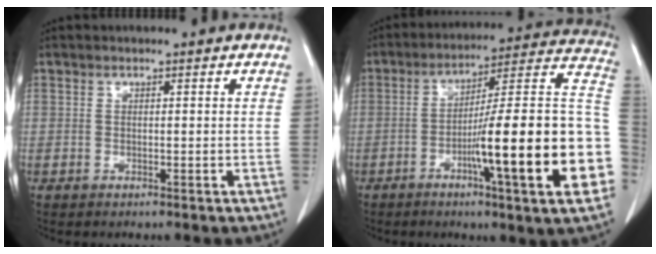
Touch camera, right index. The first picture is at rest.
{"total": 23.7, "force": [-6.2, 1.1, 22.8], "torque": [-0.241, 0.013, -0.091]}